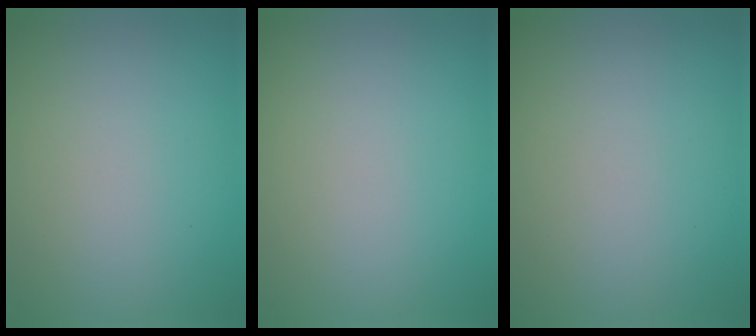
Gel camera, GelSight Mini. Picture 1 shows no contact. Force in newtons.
{"total": 0.0}
{"total": 0.0}